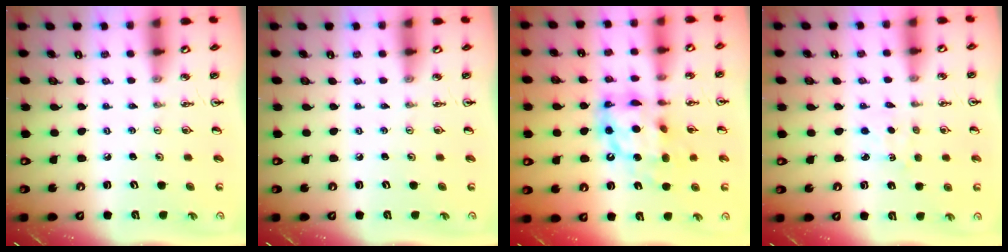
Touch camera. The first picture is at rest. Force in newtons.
{"total": 0.0}
{"total": 13.0, "press": 12.9, "slide": 1.4}
{"total": 2.2, "press": 2.2, "slide": 0.4}